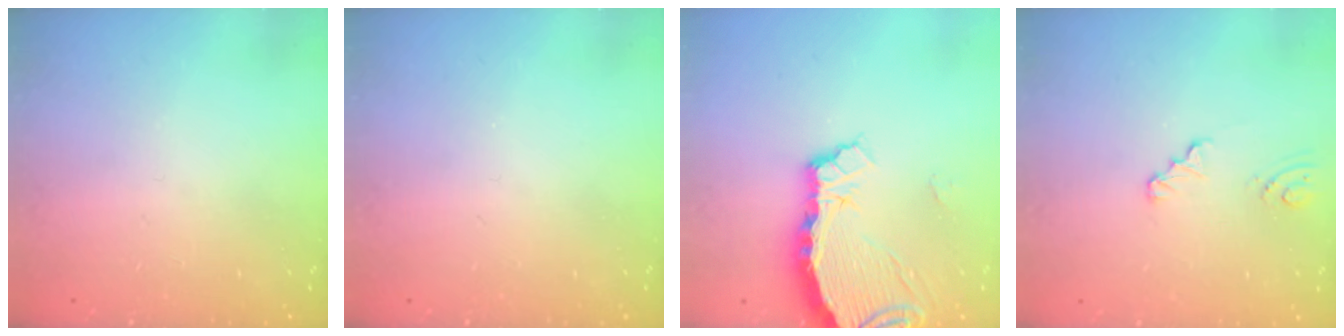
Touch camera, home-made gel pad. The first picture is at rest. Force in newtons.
{"total": 0.0}
{"total": 6.7, "press": 6.7, "slide": 0.8}
{"total": 2.4, "press": 2.3, "slide": 0.3}